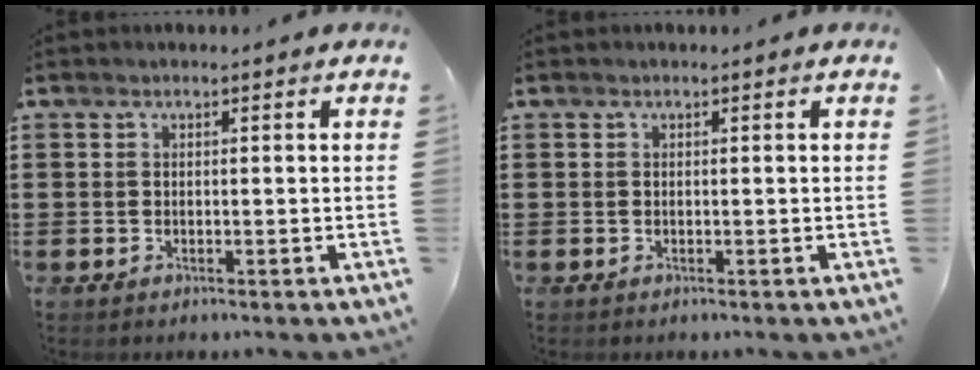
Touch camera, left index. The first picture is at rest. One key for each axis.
{"total": 0.0}